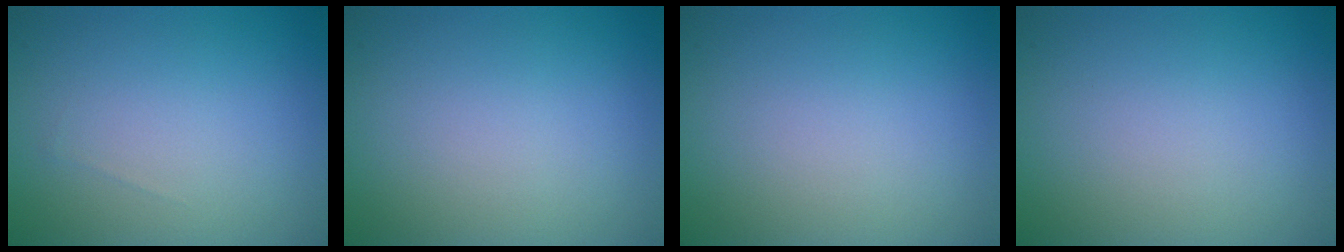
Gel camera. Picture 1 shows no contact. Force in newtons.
{"total": 0.0}
{"total": 0.0}
{"total": 0.0}